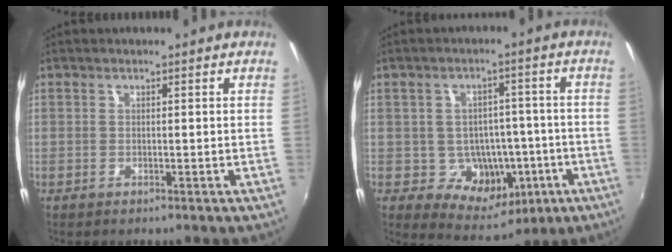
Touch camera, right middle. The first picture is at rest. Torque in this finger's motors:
{"motor_torque": [-0.10, -0.20, -0.05, 0.00]}